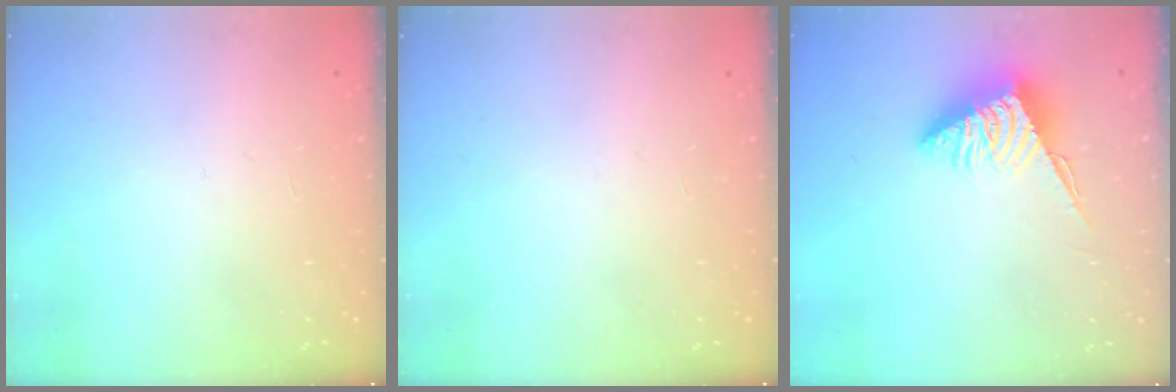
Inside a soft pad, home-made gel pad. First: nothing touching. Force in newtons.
{"total": 0.0}
{"total": 6.1, "press": 6.1, "slide": 0.5}